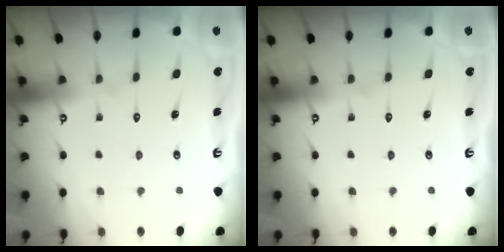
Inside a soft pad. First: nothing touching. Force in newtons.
{"total": 0.0}